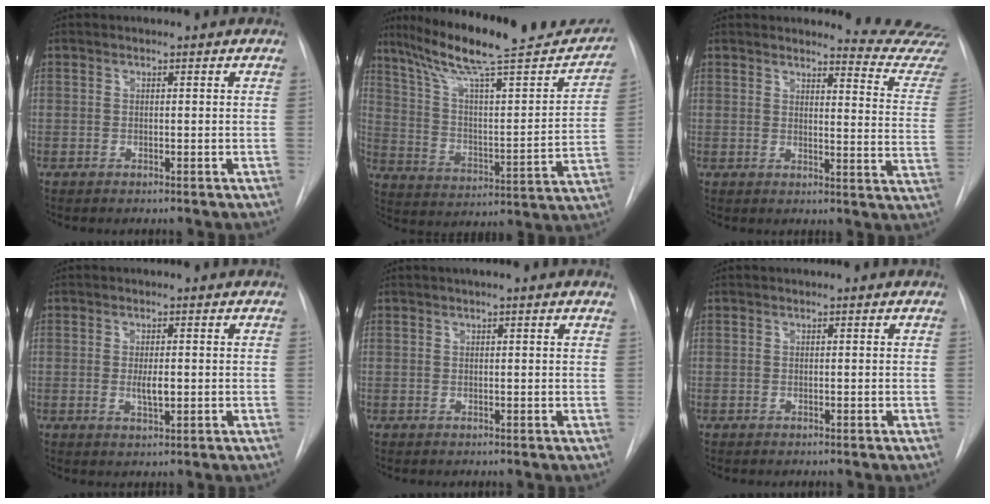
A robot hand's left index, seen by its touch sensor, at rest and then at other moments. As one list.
[{"total": 26.9, "force": [22.5, 3.8, 14.3], "torque": [-0.229, -0.016, 0.324]}, {"total": 12.9, "force": [12.9, -0.8, 0.7], "torque": [0.012, -0.137, 0.116]}, {"total": 2.7, "force": [-0.5, 0.5, 2.6], "torque": [-0.050, -0.002, -0.007]}, {"total": 2.0, "force": [1.4, -0.1, 1.5], "torque": [-0.022, 0.016, 0.020]}, {"total": 0.0}]